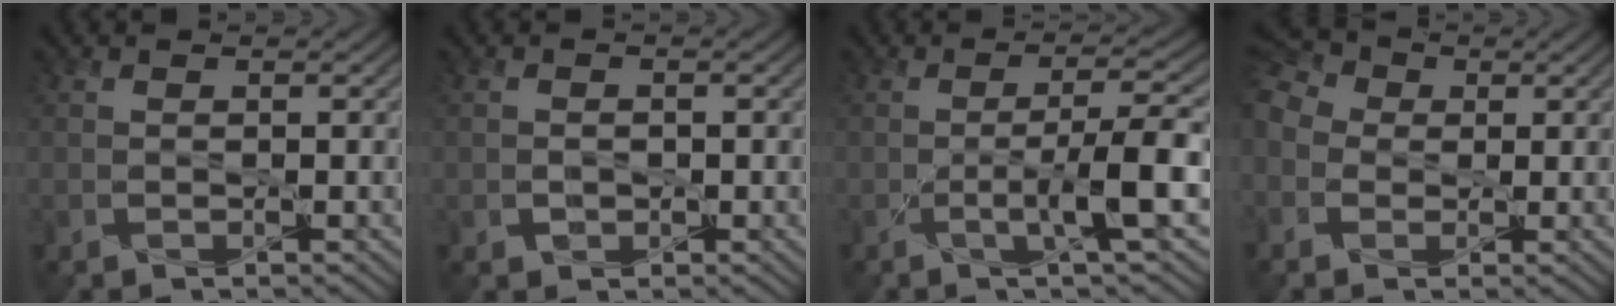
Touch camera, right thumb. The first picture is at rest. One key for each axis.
{"total": 1.1, "fx": -0.3, "fy": 0.9, "fz": 0.5, "tx": -0.009, "ty": -0.005, "tz": -0.007}
{"total": 5.7, "fx": -1.4, "fy": 0.5, "fz": 5.5, "tx": -0.092, "ty": 0.008, "tz": -0.031}
{"total": 7.7, "fx": -0.4, "fy": 6.4, "fz": 4.2, "tx": -0.140, "ty": 0.003, "tz": -0.025}